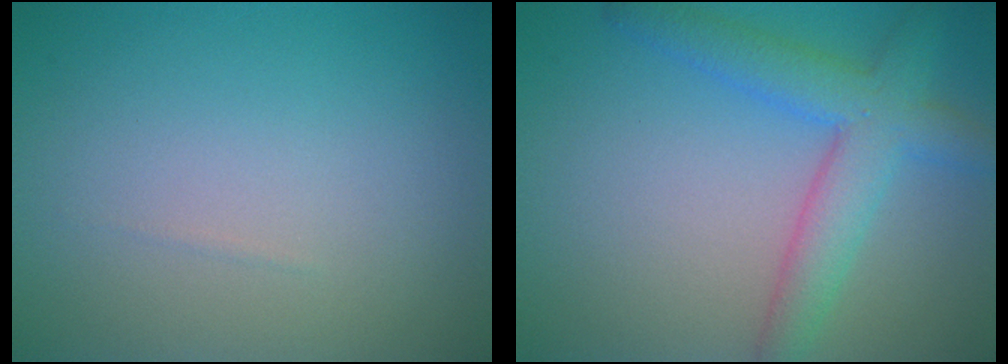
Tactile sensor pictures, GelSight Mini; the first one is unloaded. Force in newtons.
{"total": 4.7, "press": 4.6, "slide": 0.4}